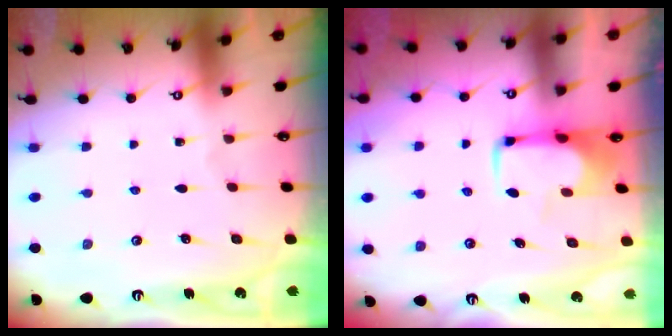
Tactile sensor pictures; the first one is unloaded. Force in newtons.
{"total": 1.7, "press": 1.7, "slide": 0.4}